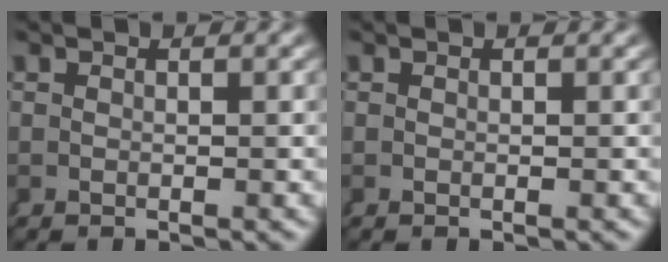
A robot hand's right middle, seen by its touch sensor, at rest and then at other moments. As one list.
[{"total": 0.0}]